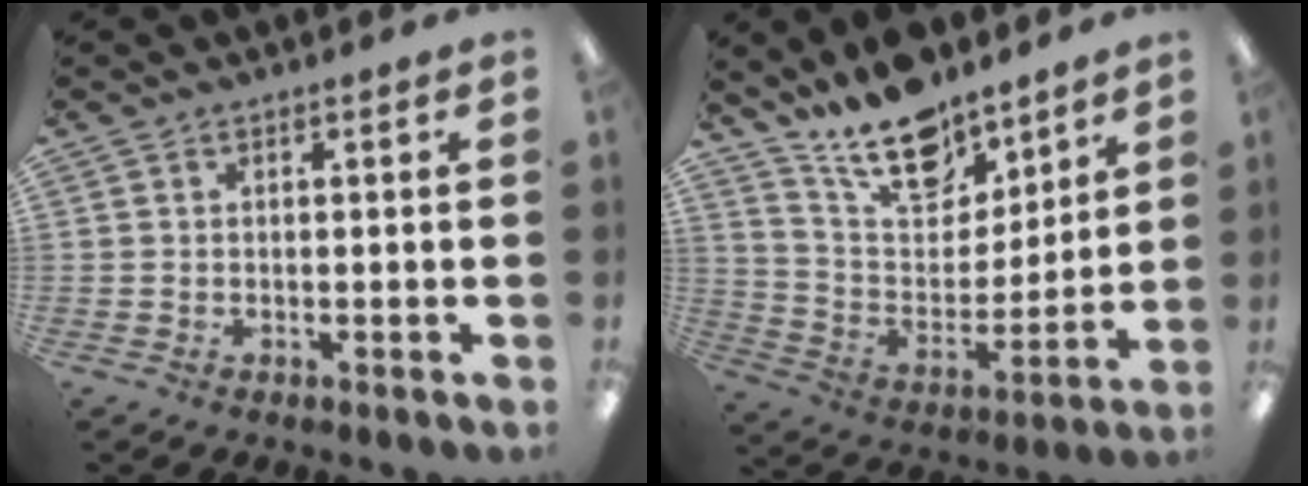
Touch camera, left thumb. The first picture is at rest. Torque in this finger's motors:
{"motor_torque": [0.58, 0.36, 1.50, -1.27, 0.14]}